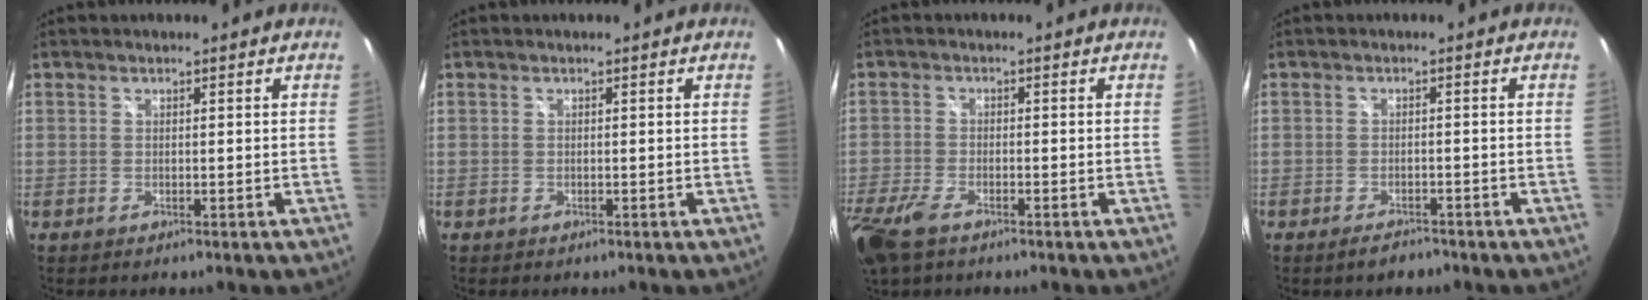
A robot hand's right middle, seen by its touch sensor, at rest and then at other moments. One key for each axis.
{"total": 0.0}
{"total": 8.4, "fx": -5.5, "fy": 3.5, "fz": 5.3, "tx": -0.145, "ty": -0.026, "tz": -0.108}
{"total": 2.8, "fx": -2.3, "fy": 1.1, "fz": 1.2, "tx": -0.027, "ty": -0.003, "tz": -0.035}